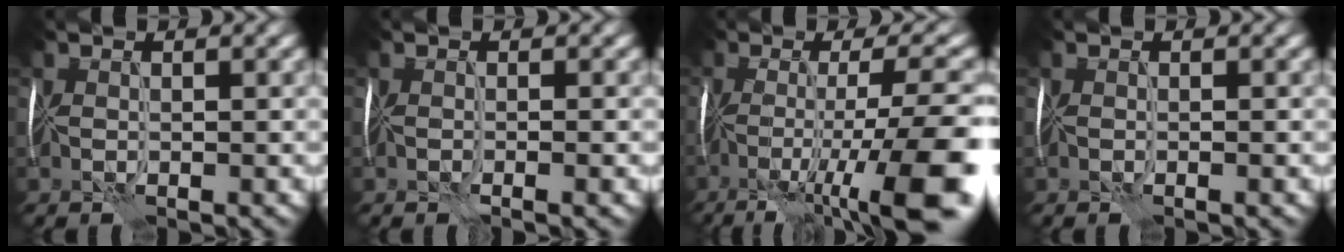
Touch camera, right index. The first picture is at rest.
{"total": 2.1, "force": [-1.1, 0.3, 1.8], "torque": [-0.026, -0.005, -0.019]}
{"total": 12.6, "force": [-5.3, 2.7, 11.1], "torque": [-0.176, -0.007, -0.082]}
{"total": 1.1, "force": [-0.5, 0.1, 0.9], "torque": [-0.014, -0.002, -0.009]}